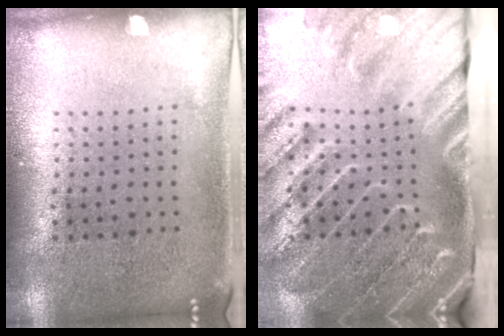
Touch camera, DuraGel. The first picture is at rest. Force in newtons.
{"total": 4.5, "press": 3.4, "slide": 2.8}